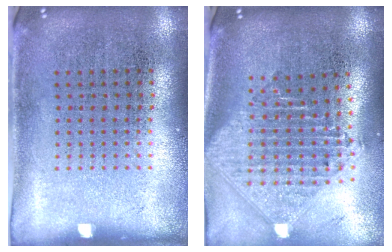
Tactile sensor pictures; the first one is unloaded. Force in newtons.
{"total": 2.3, "press": 1.8, "slide": 1.4}